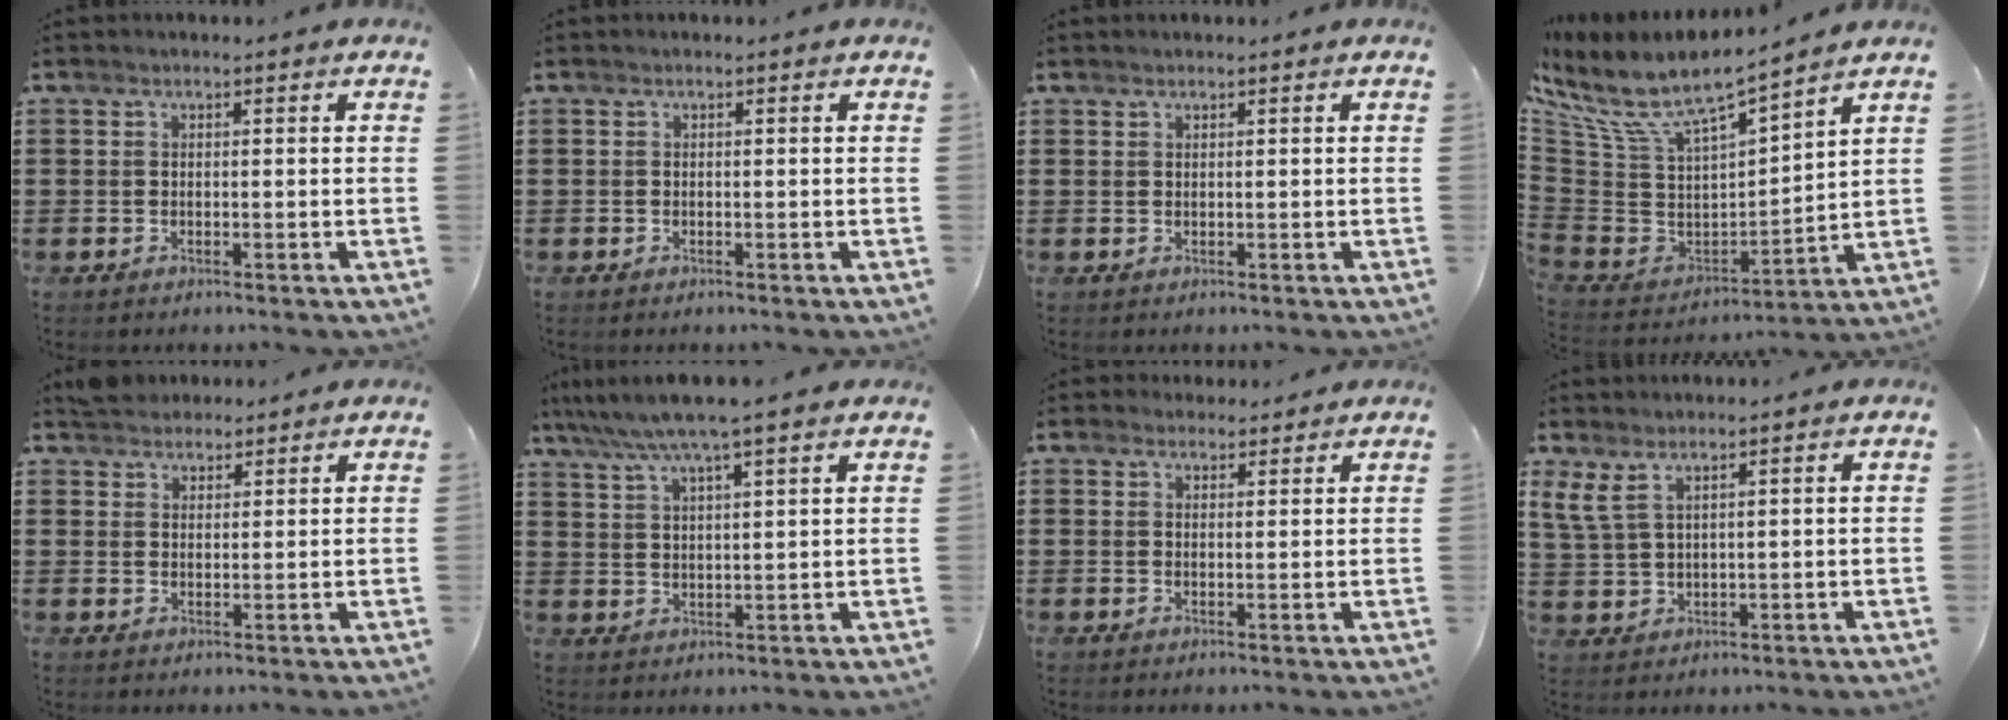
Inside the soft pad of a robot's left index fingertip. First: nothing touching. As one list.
[{"total": 0.0}, {"total": 0.5, "force": [0.5, 0.1, 0.1], "torque": [-0.003, 0.000, 0.011]}, {"total": 8.8, "force": [6.9, 2.1, 5.0], "torque": [-0.136, -0.060, 0.115]}, {"total": 2.9, "force": [2.6, 1.2, -0.3], "torque": [-0.004, 0.004, 0.054]}, {"total": 5.7, "force": [4.8, -0.2, 3.1], "torque": [-0.075, -0.017, 0.083]}, {"total": 2.3, "force": [2.1, 0.9, 0.1], "torque": [-0.007, 0.003, 0.042]}, {"total": 3.7, "force": [2.4, 1.2, 2.5], "torque": [-0.065, 0.000, 0.043]}]